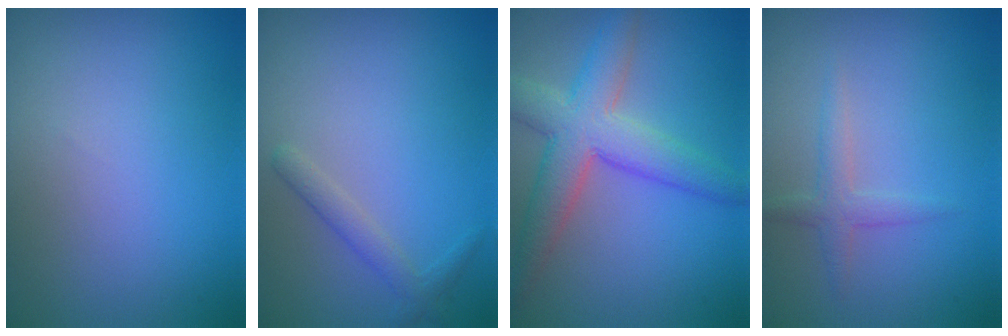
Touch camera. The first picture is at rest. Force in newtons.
{"total": 1.6, "press": 1.6, "slide": 0.1}
{"total": 6.3, "press": 6.3, "slide": 0.4}
{"total": 1.7, "press": 1.7, "slide": 0.1}